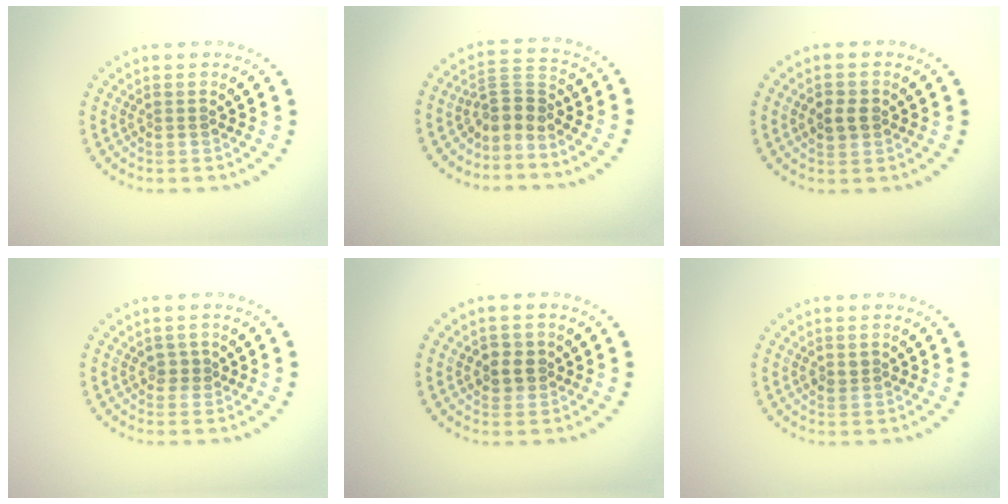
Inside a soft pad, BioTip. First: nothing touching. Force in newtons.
{"total": 2.8, "press": 2.0, "slide": 1.9}
{"total": 2.1, "press": 2.1, "slide": 0.2}
{"total": 0.7, "press": 0.5, "slide": 0.5}
{"total": 2.0, "press": 1.9, "slide": 0.7}
{"total": 1.0, "press": 0.9, "slide": 0.3}